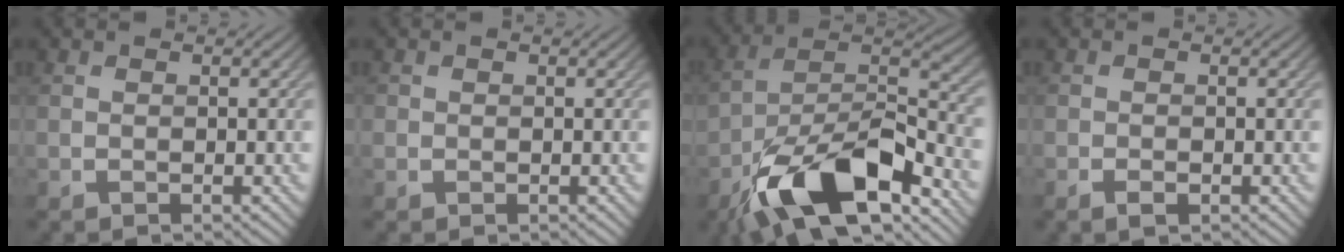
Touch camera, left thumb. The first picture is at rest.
{"total": 0.6, "force": [0.0, 0.6, 0.0], "torque": [0.004, -0.003, -0.003]}
{"total": 16.6, "force": [-10.0, 6.2, 11.7], "torque": [-0.214, -0.014, -0.194]}
{"total": 1.2, "force": [-0.7, 0.5, 0.9], "torque": [-0.016, -0.001, -0.012]}